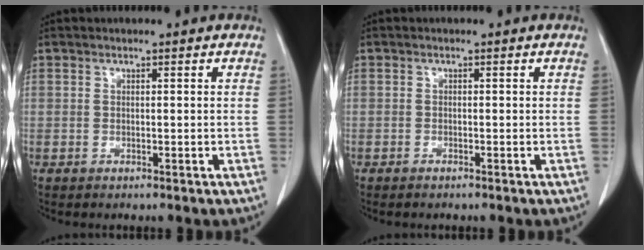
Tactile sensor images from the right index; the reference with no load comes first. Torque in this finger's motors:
{"motor_torque": [0.01, -0.02, -0.02, 0.00]}